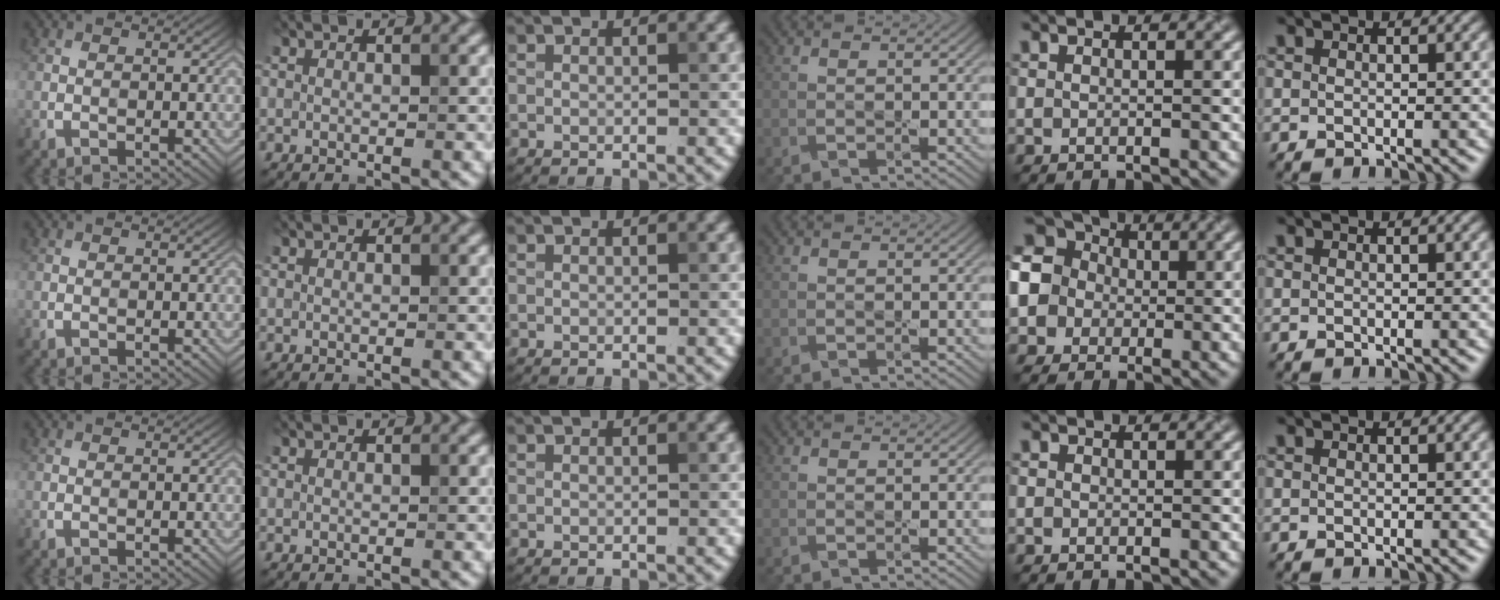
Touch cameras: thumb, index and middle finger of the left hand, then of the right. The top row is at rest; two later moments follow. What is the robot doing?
{"motion": "press", "object": "joystick"}